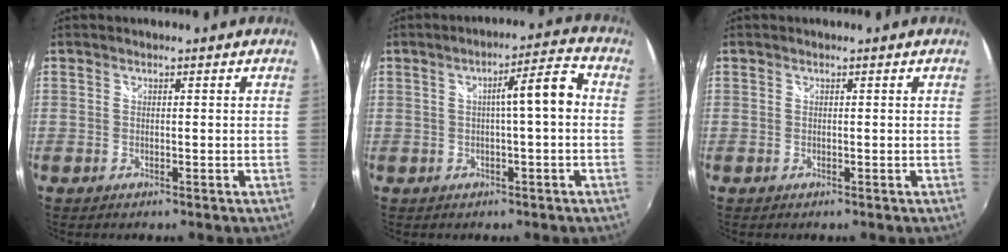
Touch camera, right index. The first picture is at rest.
{"total": 6.6, "force": [0.0, 0.3, 6.6], "torque": [-0.093, 0.023, 0.009]}
{"total": 0.0}